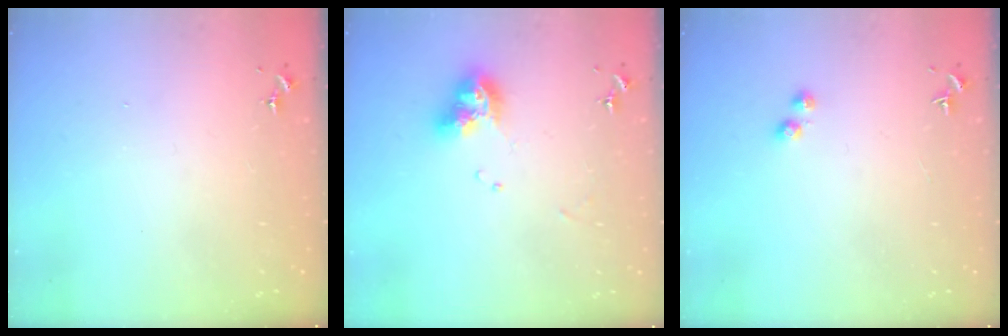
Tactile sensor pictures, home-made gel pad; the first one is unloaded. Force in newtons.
{"total": 9.7, "press": 9.7, "slide": 0.9}
{"total": 2.8, "press": 2.7, "slide": 0.7}